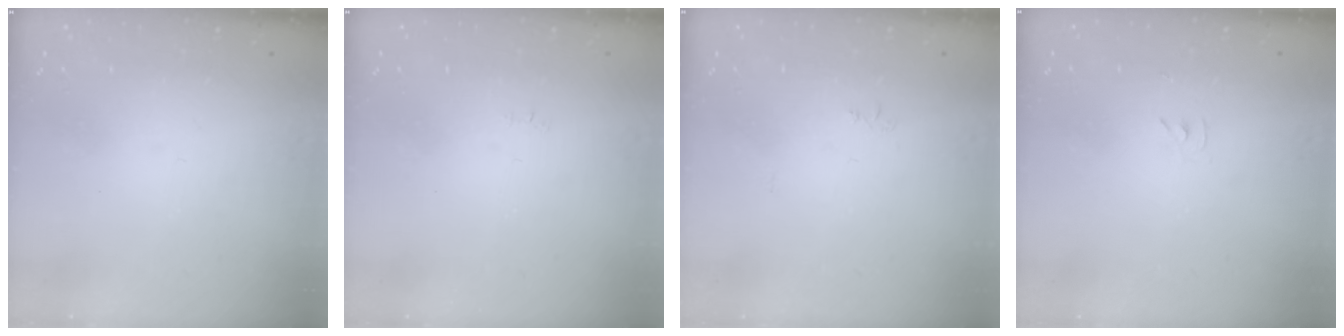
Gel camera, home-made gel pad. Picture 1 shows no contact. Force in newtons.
{"total": 2.5, "press": 2.5, "slide": 0.3}
{"total": 4.3, "press": 4.3, "slide": 0.6}
{"total": 3.5, "press": 3.5, "slide": 0.5}